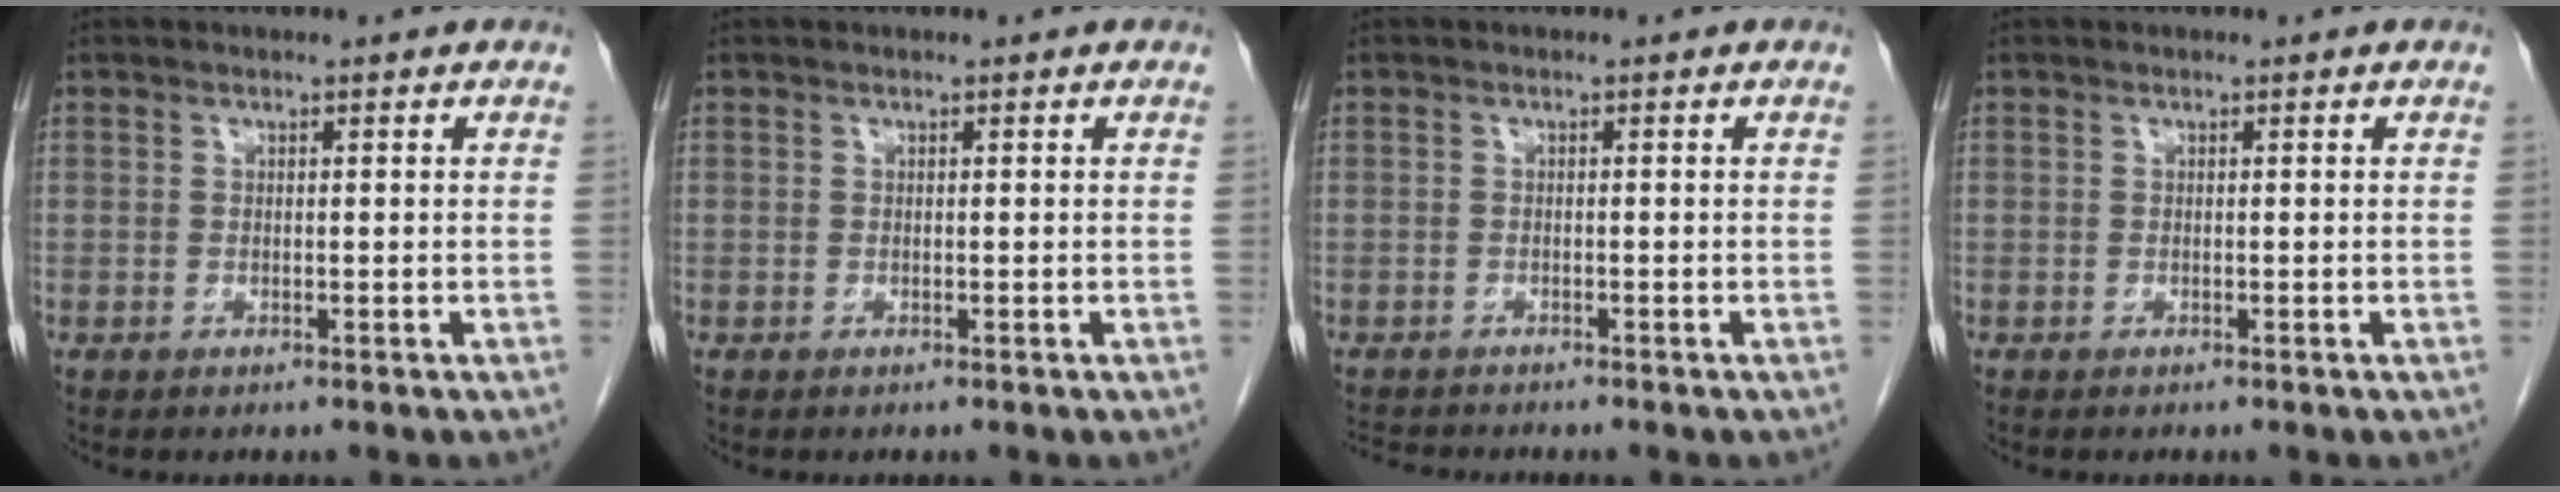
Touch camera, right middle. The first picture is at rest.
{"total": 0.0}
{"total": 3.0, "force": [-2.9, 0.2, 0.7], "torque": [-0.013, -0.014, -0.046]}
{"total": 0.0}